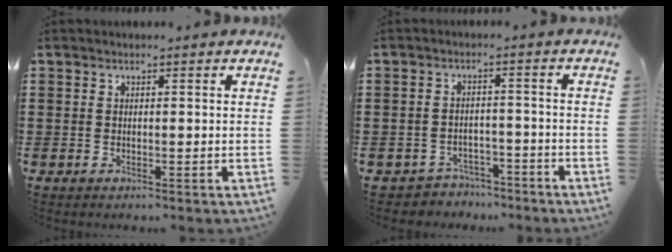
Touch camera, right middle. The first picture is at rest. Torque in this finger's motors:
{"motor_torque": [0.46, -0.13, -0.02, -0.02]}